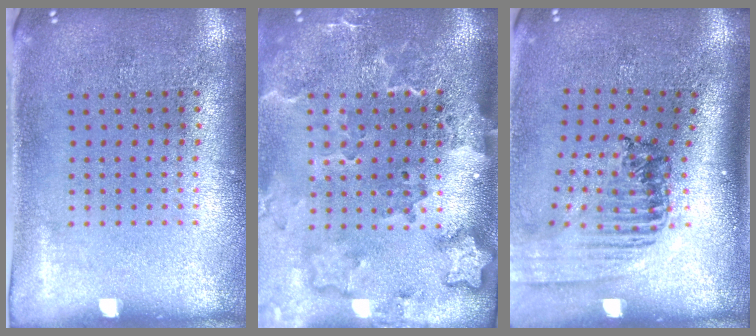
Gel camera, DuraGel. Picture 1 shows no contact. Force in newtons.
{"total": 3.1, "press": 2.4, "slide": 2.0}
{"total": 1.7, "press": 1.5, "slide": 0.7}